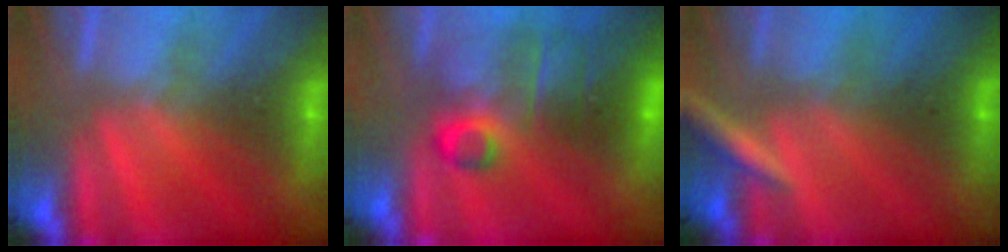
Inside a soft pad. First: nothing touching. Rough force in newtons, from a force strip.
{"total": 7.6}
{"total": 2.7}